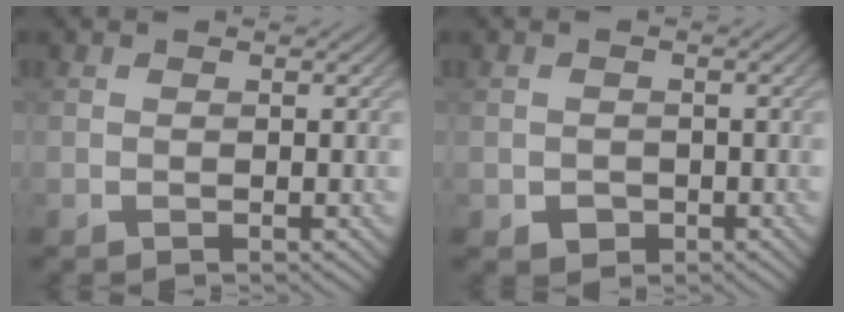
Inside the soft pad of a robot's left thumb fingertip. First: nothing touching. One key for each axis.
{"total": 1.5, "fx": -0.6, "fy": 1.3, "fz": 0.5, "tx": -0.008, "ty": -0.005, "tz": -0.012}